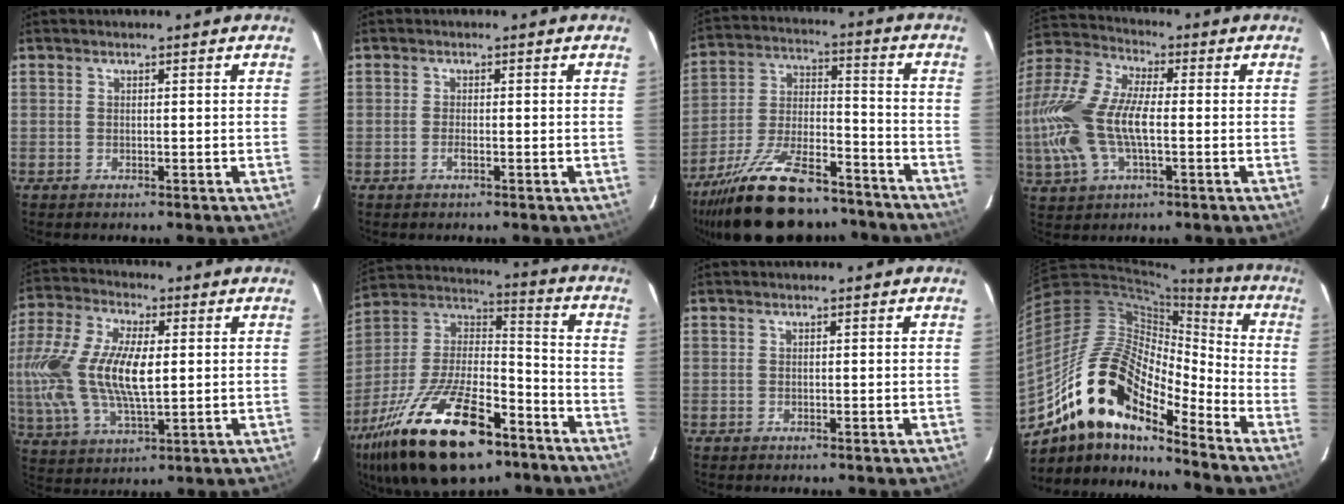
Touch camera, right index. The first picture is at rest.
{"total": 1.4, "force": [-0.7, 0.4, 1.1], "torque": [-0.024, 0.000, -0.013]}
{"total": 24.3, "force": [-18.7, 9.0, 12.6], "torque": [-0.243, -0.005, -0.288]}
{"total": 19.2, "force": [-1.8, 9.5, 16.6], "torque": [-0.359, 0.005, -0.037]}
{"total": 20.5, "force": [1.0, 9.6, 18.0], "torque": [-0.384, 0.004, 0.018]}
{"total": 28.4, "force": [-17.2, 11.6, 19.3], "torque": [-0.380, -0.018, -0.282]}
{"total": 0.0}
{"total": 20.1, "force": [-13.7, 7.5, 12.7], "torque": [-0.227, -0.007, -0.269]}